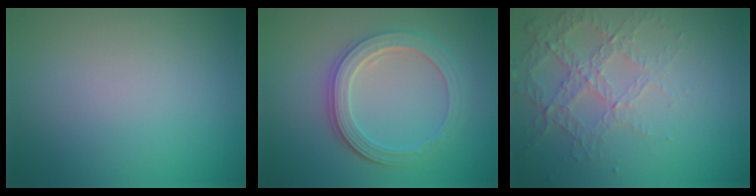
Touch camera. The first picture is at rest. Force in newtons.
{"total": 4.7, "press": 3.6, "slide": 2.9}
{"total": 4.1, "press": 2.9, "slide": 3.0}